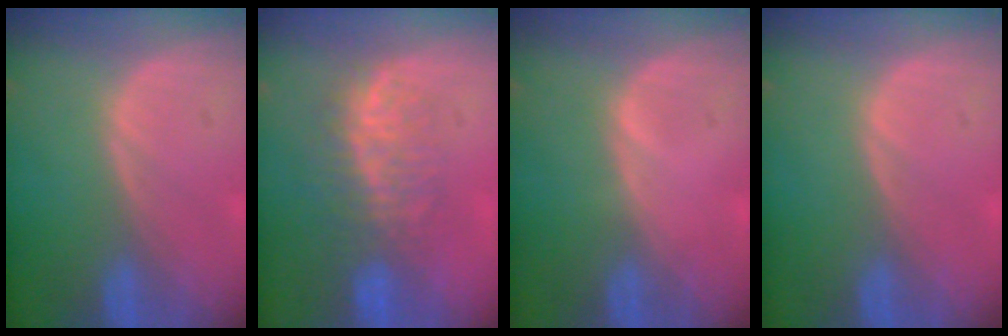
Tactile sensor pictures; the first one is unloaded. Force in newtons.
{"total": 7.7, "press": 7.1, "slide": 3.1}
{"total": 0.5, "press": 0.1, "slide": 0.5}
{"total": 0.0}